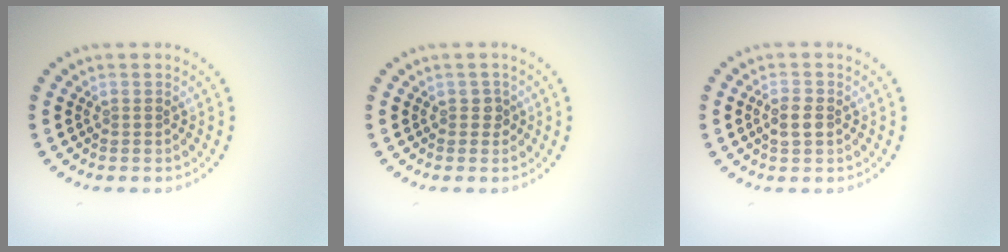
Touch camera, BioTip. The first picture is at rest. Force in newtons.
{"total": 1.0, "press": 0.9, "slide": 0.4}
{"total": 1.7, "press": 1.7, "slide": 0.2}